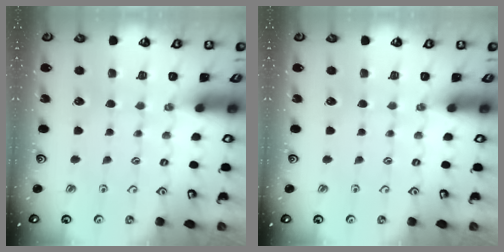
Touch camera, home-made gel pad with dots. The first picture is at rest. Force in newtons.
{"total": 0.0}